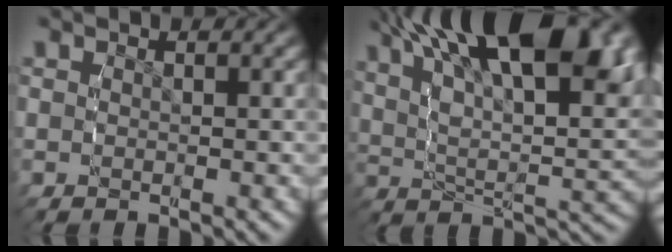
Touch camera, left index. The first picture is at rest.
{"total": 15.2, "force": [6.7, 6.7, 11.8], "torque": [-0.185, 0.018, 0.092]}